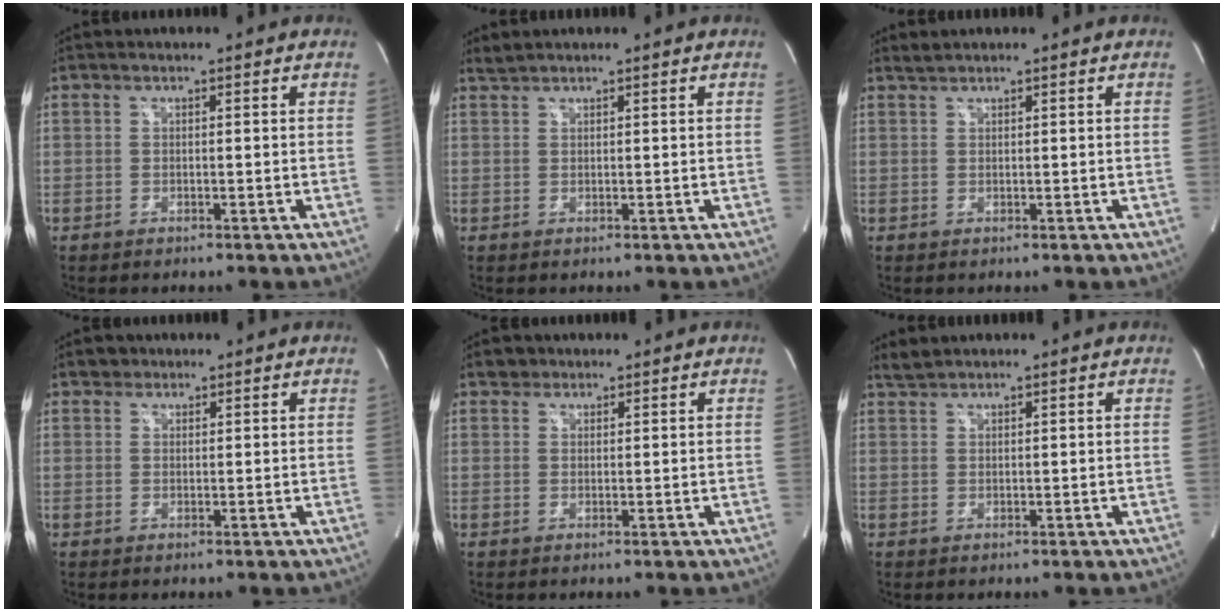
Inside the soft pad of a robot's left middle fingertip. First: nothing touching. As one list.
[{"total": 1.1, "force": [1.1, -0.3, 0.0], "torque": [-0.006, 0.006, 0.029]}, {"total": 0.9, "force": [0.9, -0.2, 0.0], "torque": [-0.006, 0.004, 0.023]}, {"total": 1.5, "force": [1.1, 1.0, 0.0], "torque": [0.003, 0.003, 0.015]}, {"total": 1.7, "force": [1.3, 1.1, 0.0], "torque": [0.002, 0.005, 0.018]}, {"total": 1.5, "force": [1.5, -0.2, 0.0], "torque": [-0.007, 0.007, 0.037]}]